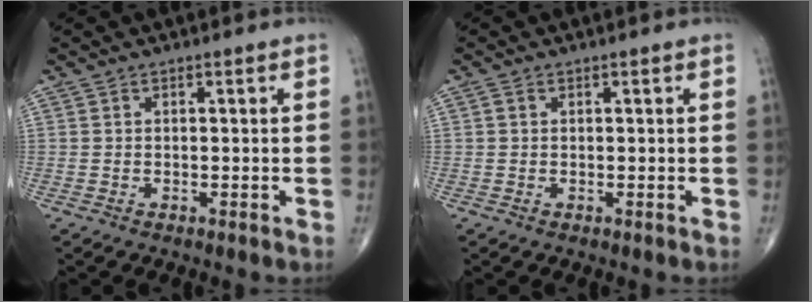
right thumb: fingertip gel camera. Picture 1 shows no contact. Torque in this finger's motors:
{"motor_torque": [-0.06, -0.25, -0.35, -0.07, 0.00]}